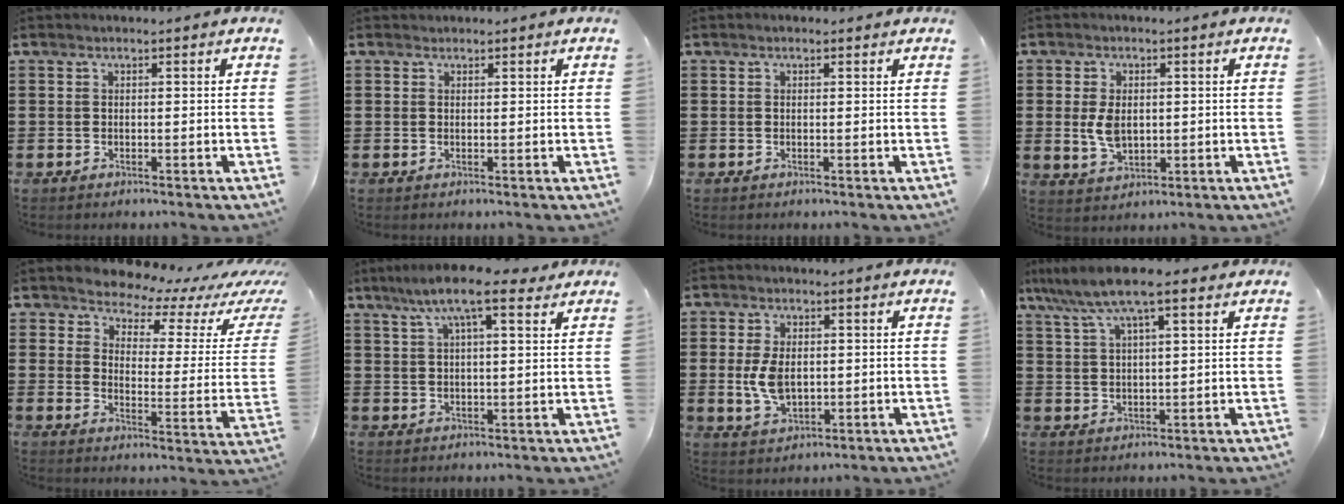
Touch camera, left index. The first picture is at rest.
{"total": 0.5, "force": [0.5, 0.2, 0.0], "torque": [-0.002, 0.001, 0.010]}
{"total": 0.5, "force": [0.4, 0.2, 0.2], "torque": [-0.005, 0.002, 0.009]}
{"total": 4.7, "force": [0.3, 3.0, 3.6], "torque": [-0.089, 0.003, 0.002]}
{"total": 5.5, "force": [5.1, 1.8, 1.0], "torque": [-0.046, -0.041, 0.086]}
{"total": 9.8, "force": [6.6, 2.3, 6.9], "torque": [-0.133, -0.006, 0.115]}
{"total": 6.0, "force": [0.2, 3.6, 4.8], "torque": [-0.114, 0.002, -0.001]}
{"total": 8.3, "force": [5.8, 1.5, 5.7], "torque": [-0.126, -0.010, 0.103]}